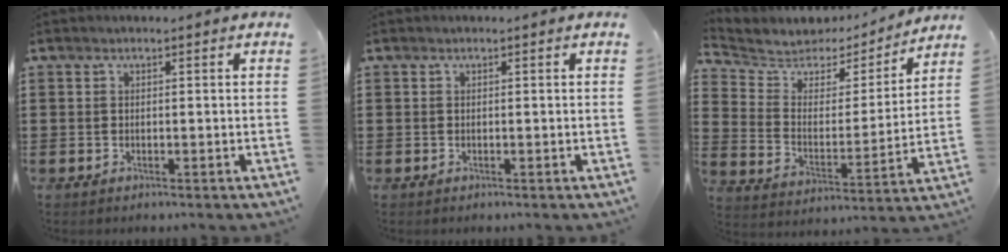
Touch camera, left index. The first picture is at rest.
{"total": 0.0}
{"total": 5.1, "force": [4.4, 2.5, 0.0], "torque": [-0.041, -0.035, 0.073]}